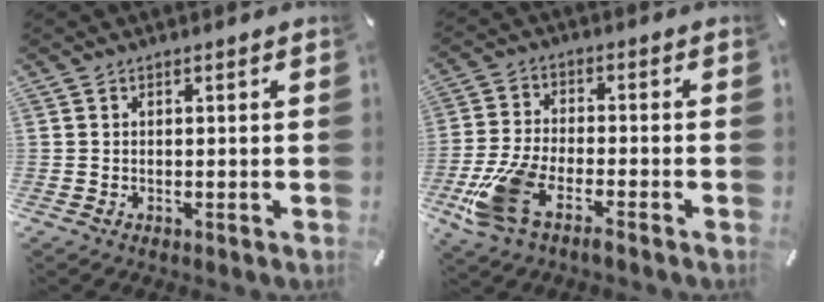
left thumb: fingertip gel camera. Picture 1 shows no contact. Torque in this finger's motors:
{"motor_torque": [-0.49, 1.14, 1.15, 0.71, 0.25]}